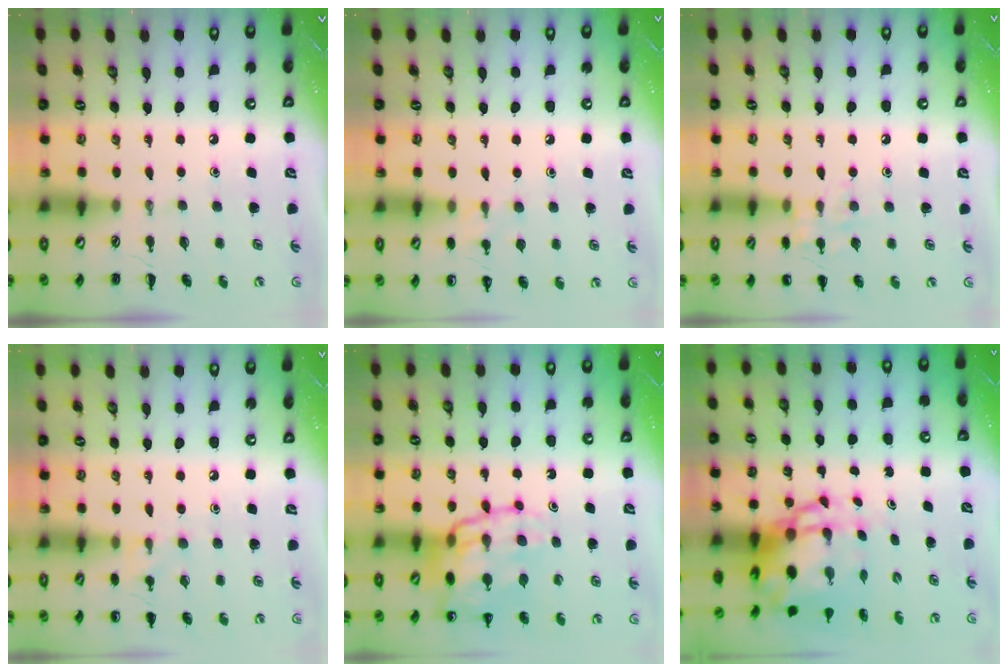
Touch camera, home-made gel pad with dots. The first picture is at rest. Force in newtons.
{"total": 6.1, "press": 5.7, "slide": 2.0}
{"total": 8.1, "press": 7.9, "slide": 1.4}
{"total": 7.7, "press": 7.3, "slide": 2.2}
{"total": 17.5, "press": 17.3, "slide": 2.9}
{"total": 8.3, "press": 8.0, "slide": 2.3}